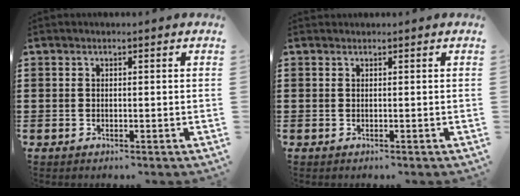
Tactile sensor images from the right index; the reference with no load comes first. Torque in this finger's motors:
{"motor_torque": [-0.82, 1.02, -0.75, -0.08]}